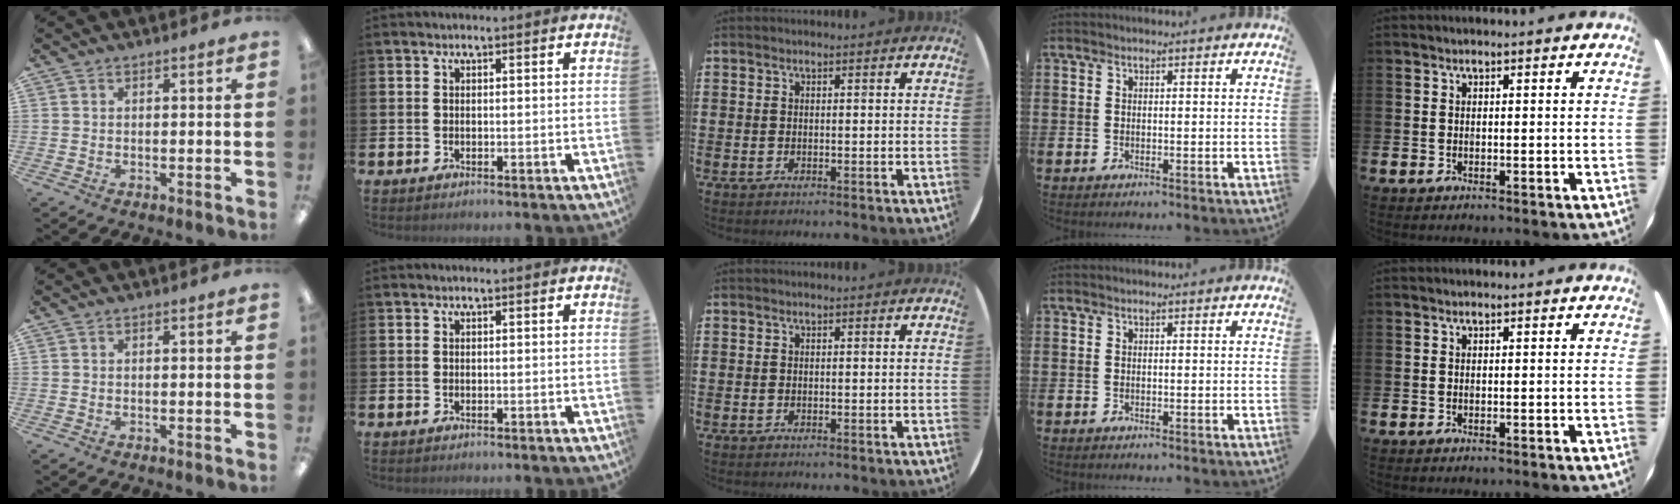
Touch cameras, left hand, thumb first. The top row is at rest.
{}